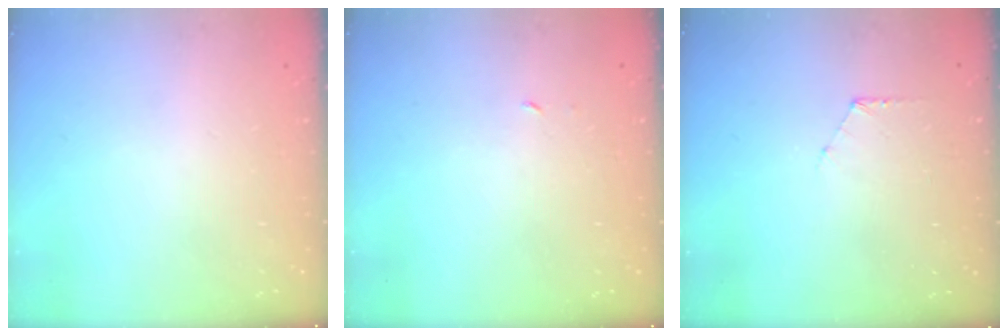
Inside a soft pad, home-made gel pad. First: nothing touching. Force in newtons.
{"total": 1.8, "press": 1.8, "slide": 0.1}
{"total": 4.4, "press": 4.4, "slide": 0.3}